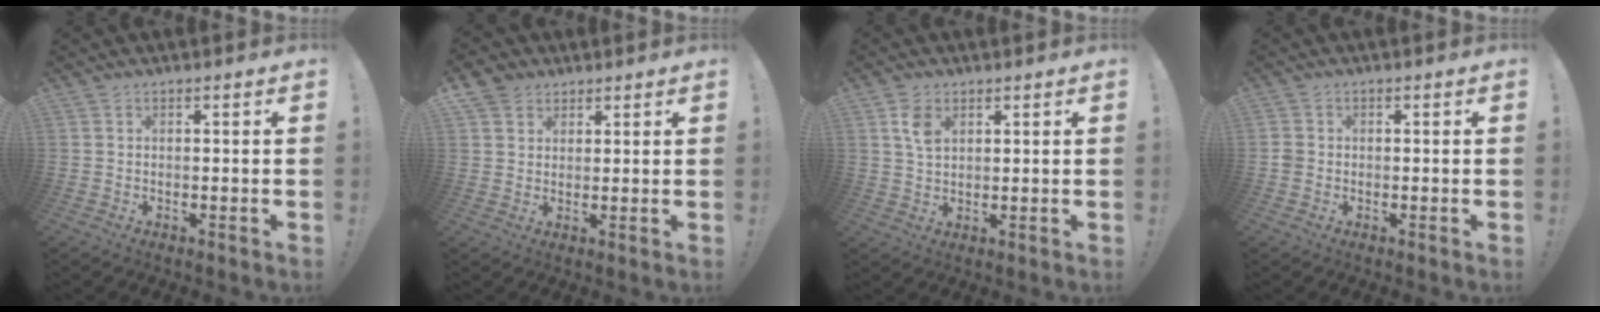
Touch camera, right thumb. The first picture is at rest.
{"total": 4.9, "force": [3.1, 3.8, 1.0], "torque": [-0.009, -0.016, 0.059]}
{"total": 5.3, "force": [2.3, 3.1, 3.6], "torque": [-0.054, -0.004, 0.041]}
{"total": 1.7, "force": [-0.5, 1.5, 0.6], "torque": [-0.015, 0.008, -0.008]}